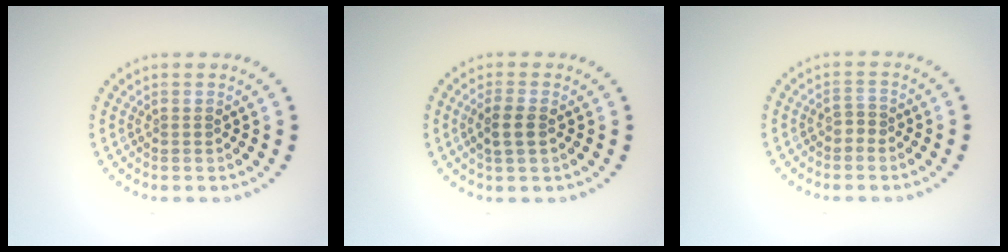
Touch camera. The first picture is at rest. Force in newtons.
{"total": 2.0, "press": 1.9, "slide": 0.6}
{"total": 1.0, "press": 0.8, "slide": 0.5}